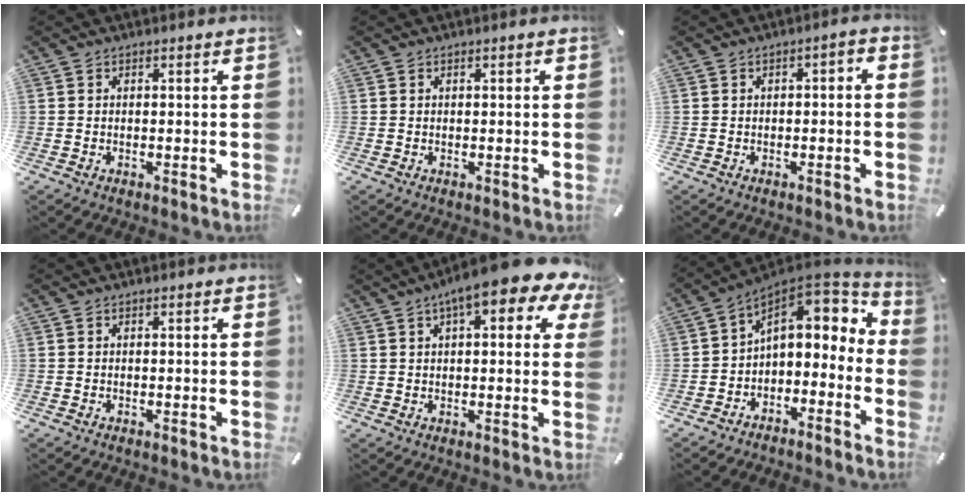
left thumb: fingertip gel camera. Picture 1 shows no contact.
{"total": 0.0}
{"total": 2.5, "force": [-1.6, 1.0, 1.6], "torque": [-0.027, 0.012, -0.031]}
{"total": 0.0}
{"total": 12.7, "force": [7.5, 3.6, 9.6], "torque": [-0.149, -0.029, 0.122]}
{"total": 9.9, "force": [3.1, 6.9, 6.4], "torque": [-0.089, -0.025, 0.057]}